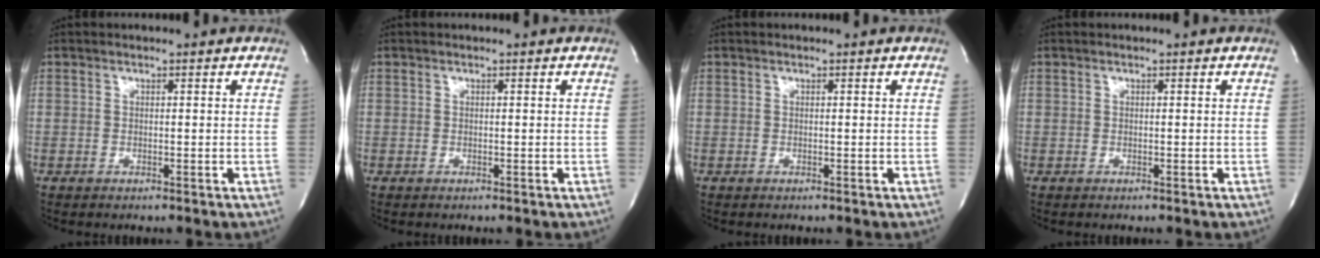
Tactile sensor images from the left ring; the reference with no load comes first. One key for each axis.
{"total": 0.0}
{"total": 0.0}
{"total": 0.0}